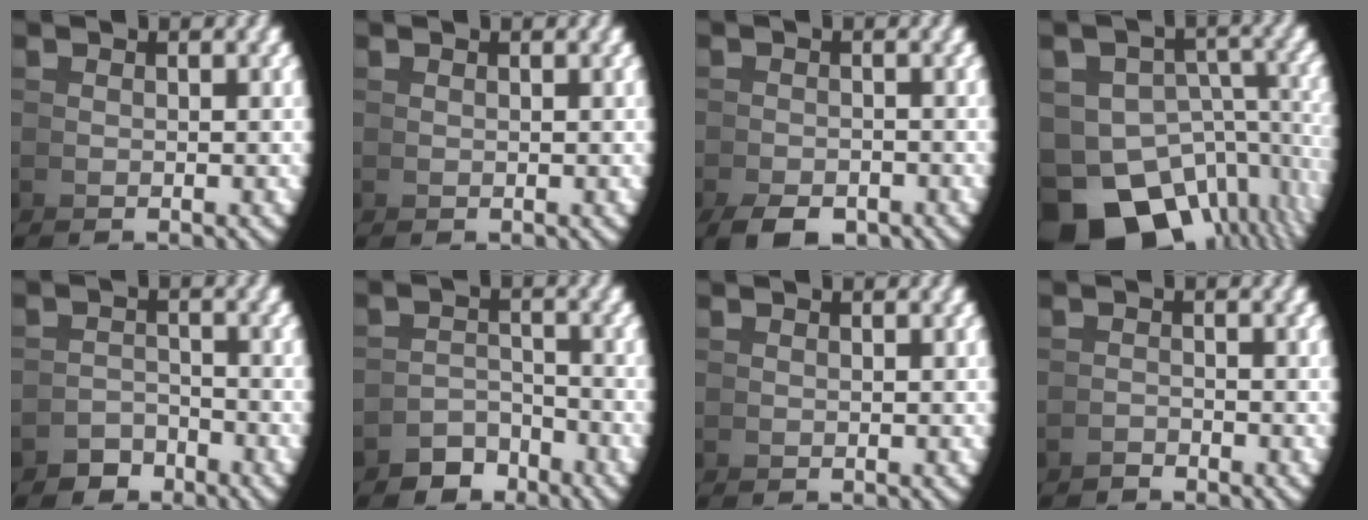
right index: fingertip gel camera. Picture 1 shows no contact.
{"total": 0.0}
{"total": 2.3, "force": [-2.1, 0.5, 0.7], "torque": [0.002, -0.010, -0.031]}
{"total": 15.2, "force": [-6.9, 11.1, 7.9], "torque": [-0.145, -0.069, -0.098]}
{"total": 3.6, "force": [-3.5, 0.4, -0.2], "torque": [0.027, -0.004, -0.064]}
{"total": 4.3, "force": [-4.1, 1.0, 0.7], "torque": [0.010, -0.007, -0.070]}
{"total": 0.0}
{"total": 1.8, "force": [-1.4, -0.7, -0.8], "torque": [0.023, -0.006, -0.025]}